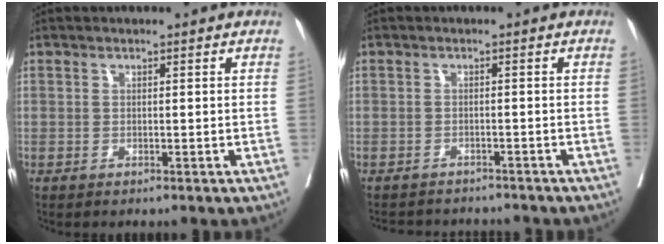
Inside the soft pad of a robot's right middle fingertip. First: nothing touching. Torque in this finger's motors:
{"motor_torque": [-0.01, -0.12, -0.01, 0.00]}